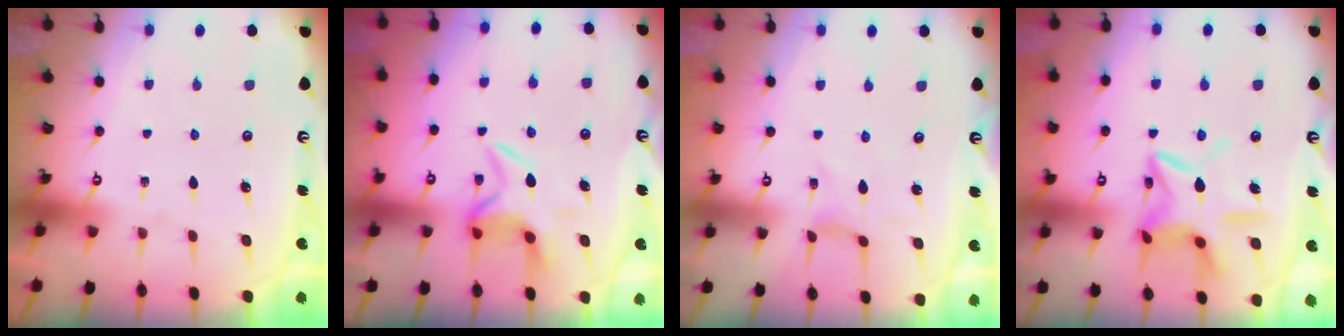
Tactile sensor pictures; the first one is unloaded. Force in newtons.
{"total": 8.8, "press": 8.7, "slide": 1.2}
{"total": 1.8, "press": 1.8, "slide": 0.3}
{"total": 13.3, "press": 13.3, "slide": 1.2}